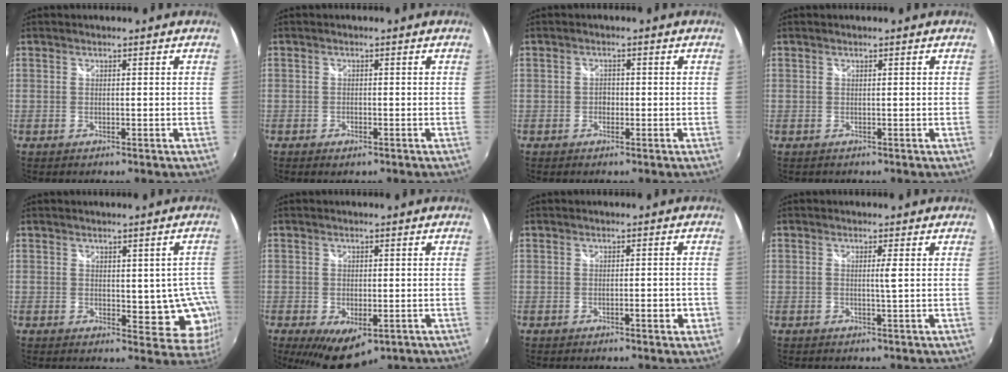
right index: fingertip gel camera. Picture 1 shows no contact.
{"total": 1.5, "force": [-1.0, 0.8, 0.8], "torque": [-0.017, -0.005, -0.020]}
{"total": 1.3, "force": [-0.6, 1.1, 0.4], "torque": [-0.006, 0.001, -0.011]}
{"total": 0.0}
{"total": 8.5, "force": [-1.0, 5.6, 6.4], "torque": [-0.048, 0.011, -0.001]}
{"total": 8.3, "force": [-3.9, 4.6, 5.7], "torque": [-0.111, -0.033, -0.054]}
{"total": 2.5, "force": [-1.0, 0.7, 2.2], "torque": [-0.031, 0.004, -0.010]}
{"total": 1.3, "force": [0.3, -0.6, 1.1], "torque": [-0.017, -0.003, 0.006]}